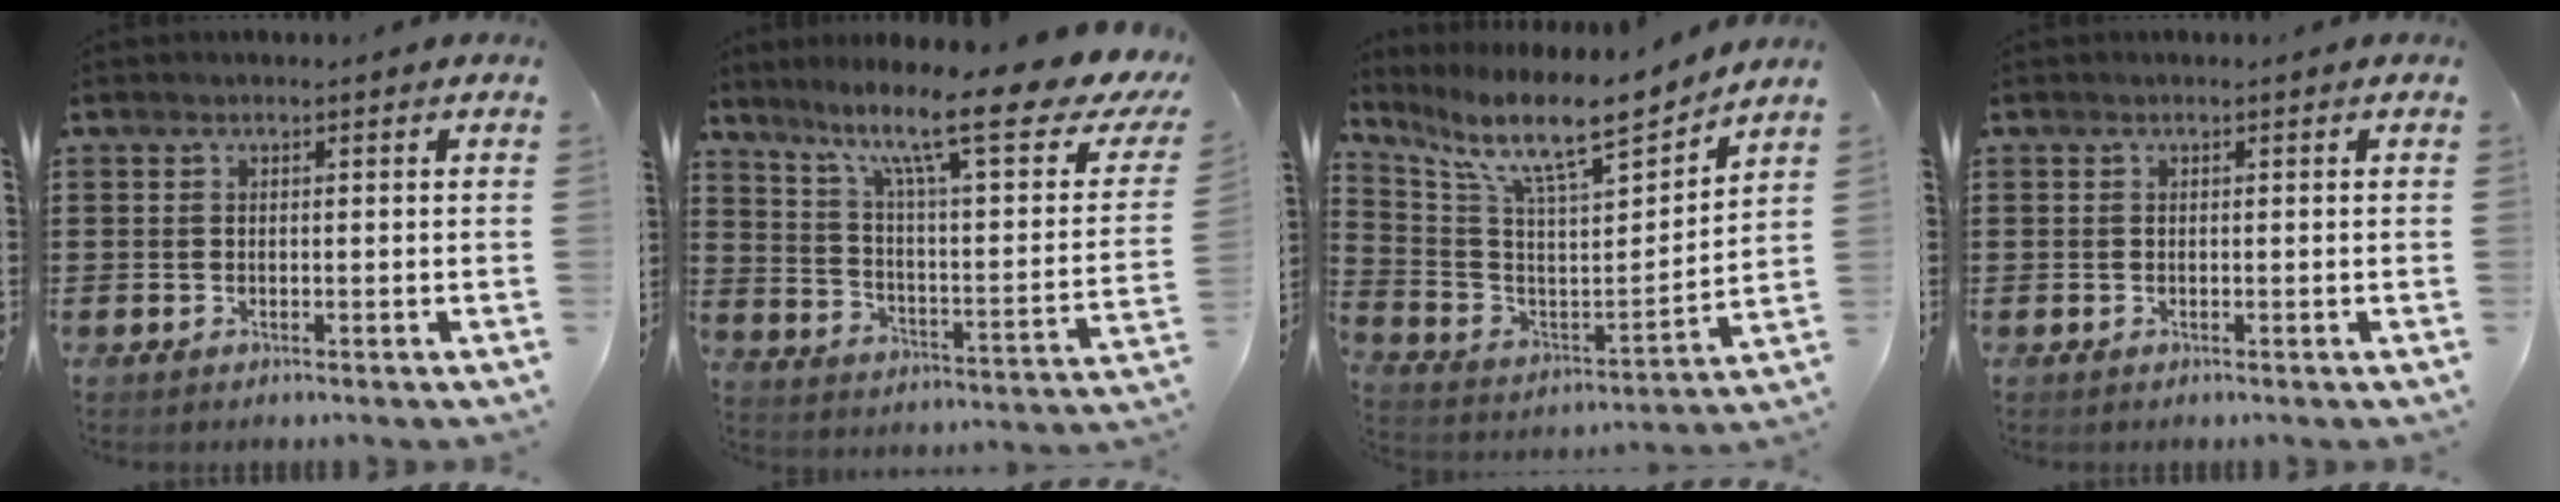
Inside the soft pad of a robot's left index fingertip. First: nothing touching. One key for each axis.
{"total": 15.9, "fx": 10.6, "fy": 2.3, "fz": 11.6, "tx": -0.211, "ty": -0.062, "tz": 0.163}
{"total": 10.8, "fx": 8.6, "fy": 1.6, "fz": 6.3, "tx": -0.141, "ty": -0.060, "tz": 0.136}
{"total": 0.0}